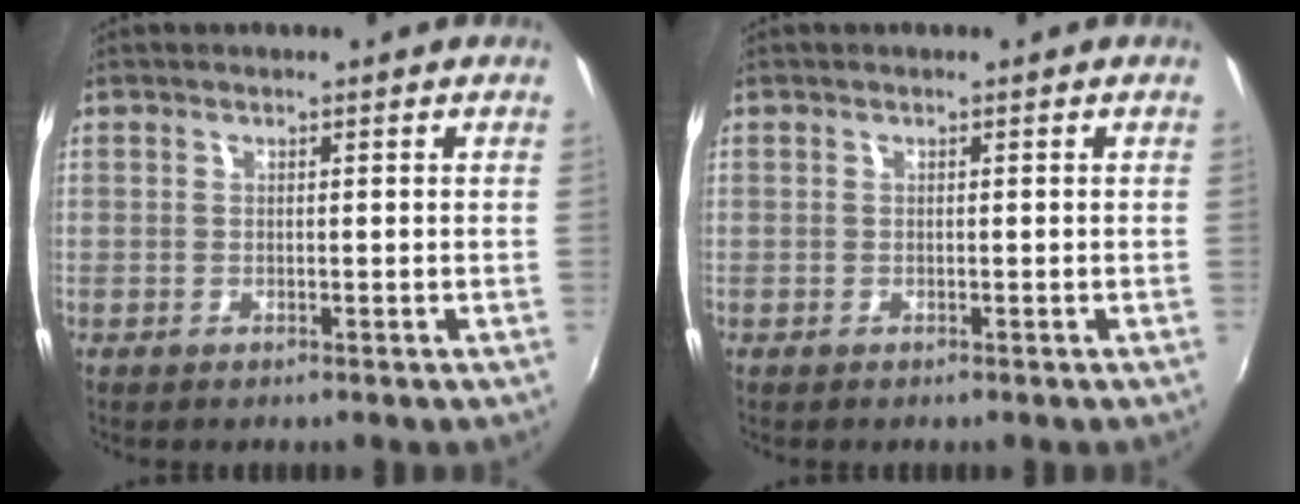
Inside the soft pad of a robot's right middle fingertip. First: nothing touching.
{"total": 0.0}